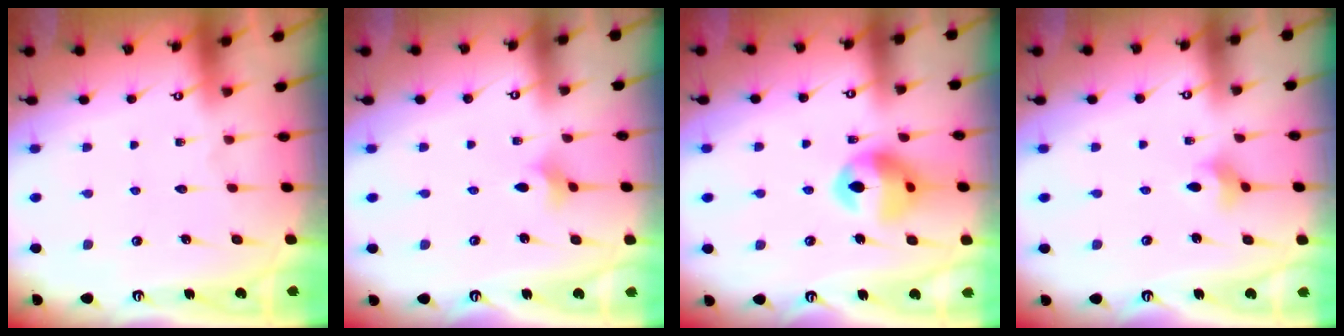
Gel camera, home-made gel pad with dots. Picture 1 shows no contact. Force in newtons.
{"total": 2.6, "press": 2.5, "slide": 0.5}
{"total": 13.3, "press": 13.2, "slide": 1.6}
{"total": 2.9, "press": 2.8, "slide": 0.8}